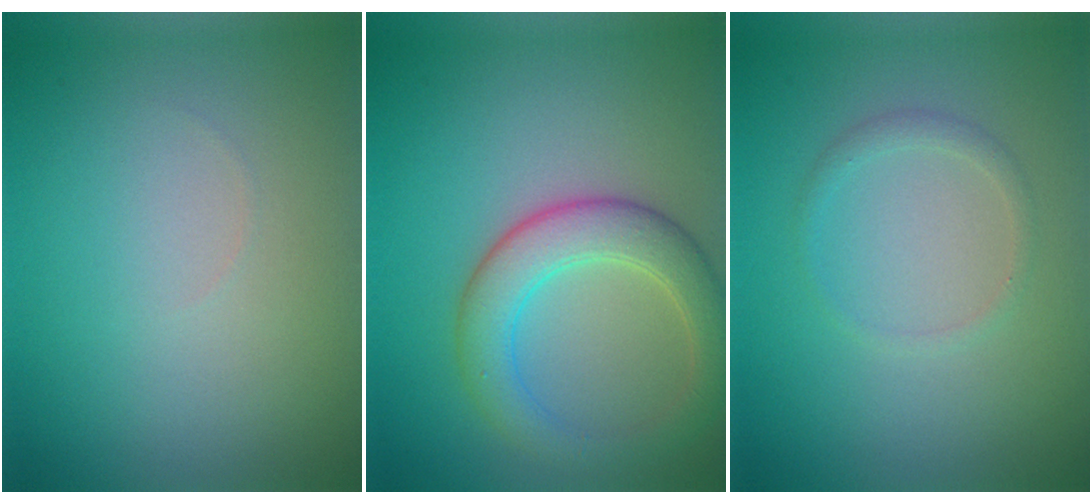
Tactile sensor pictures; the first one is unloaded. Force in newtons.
{"total": 5.1, "press": 5.1, "slide": 0.4}
{"total": 1.1, "press": 1.0, "slide": 0.1}